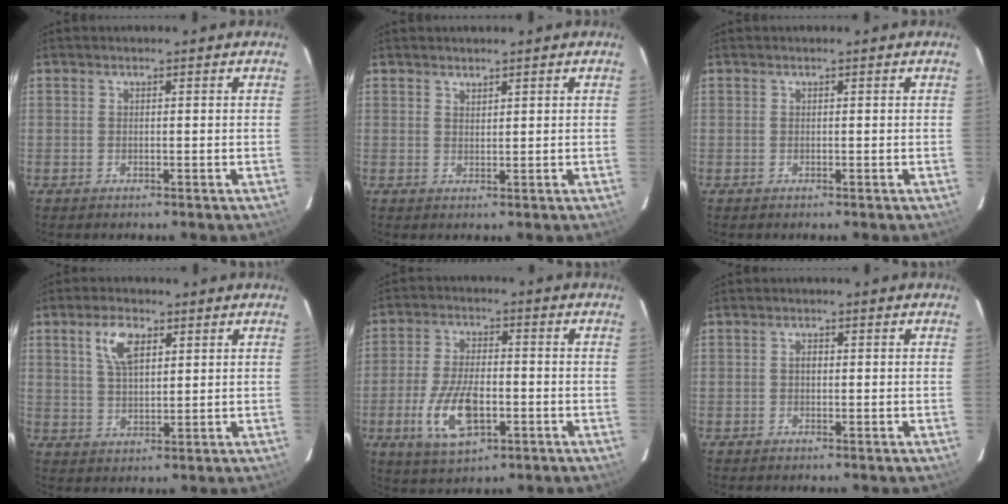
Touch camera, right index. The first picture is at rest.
{"total": 1.2, "force": [1.1, 0.3, 0.2], "torque": [-0.004, 0.001, 0.021]}
{"total": 0.0}
{"total": 6.6, "force": [3.1, 3.2, 4.9], "torque": [-0.094, 0.011, 0.061]}
{"total": 11.7, "force": [-3.8, 5.4, 9.6], "torque": [-0.203, -0.010, -0.065]}
{"total": 1.0, "force": [0.0, 0.7, 0.6], "torque": [-0.011, 0.004, -0.001]}